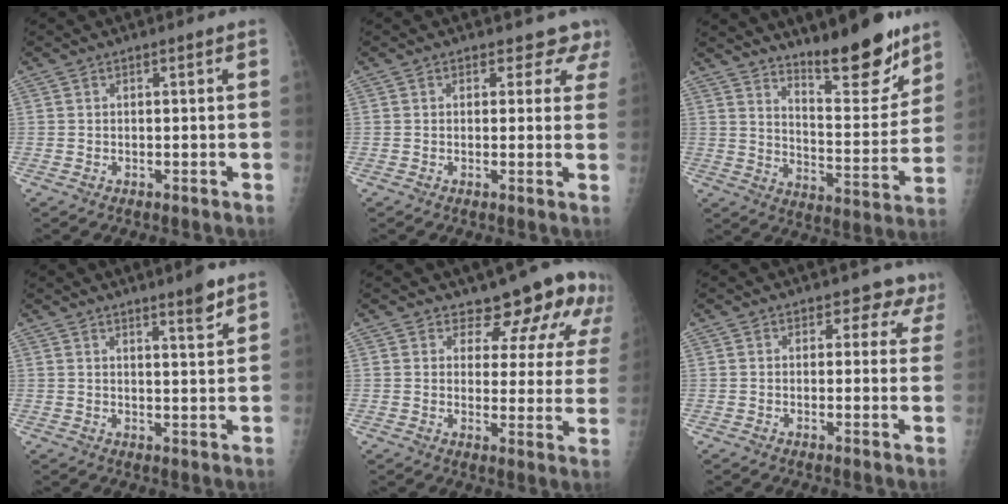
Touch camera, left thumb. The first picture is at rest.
{"total": 4.0, "force": [3.1, 2.4, 0.2], "torque": [0.033, -0.015, 0.014]}
{"total": 16.5, "force": [12.9, 4.2, 9.4], "torque": [-0.094, -0.103, 0.205]}
{"total": 4.5, "force": [3.2, 0.4, 3.1], "torque": [-0.039, -0.026, 0.048]}
{"total": 12.7, "force": [10.6, 5.5, 4.3], "torque": [-0.003, -0.067, 0.108]}
{"total": 4.8, "force": [3.7, 2.9, 0.7], "torque": [0.029, -0.018, 0.025]}